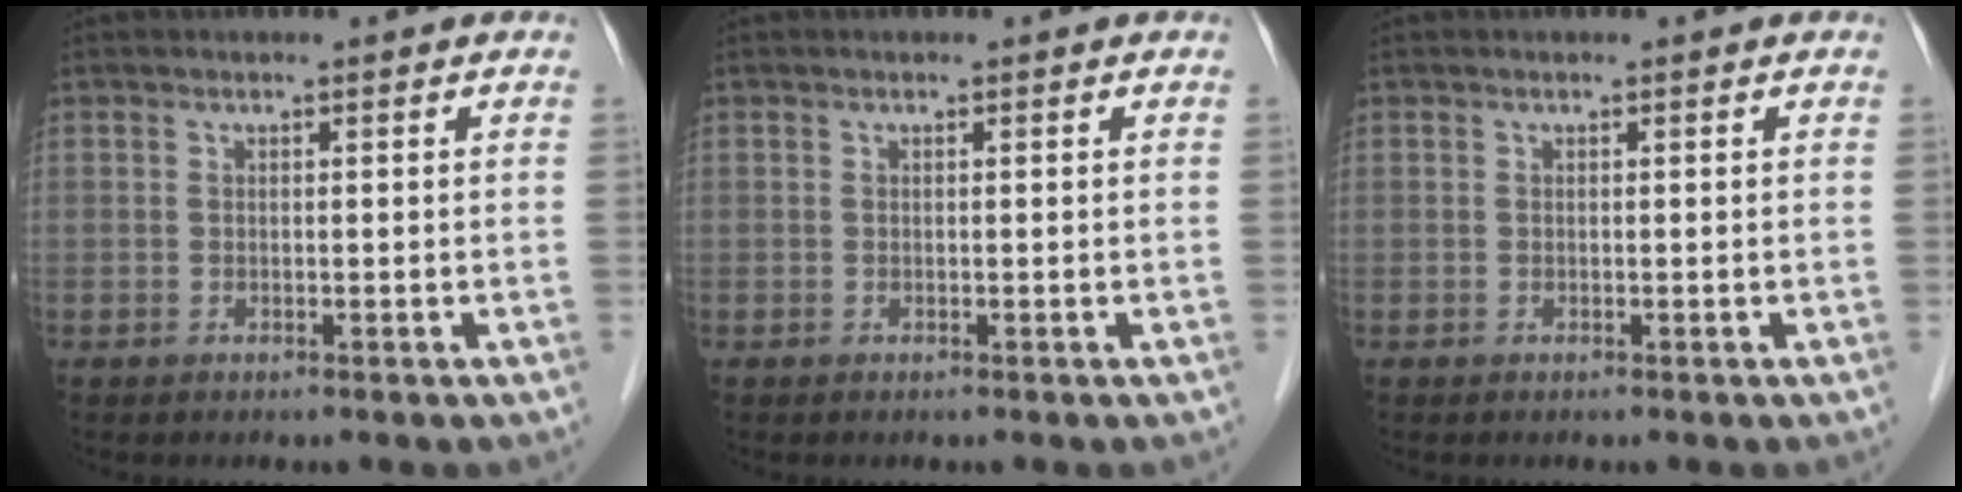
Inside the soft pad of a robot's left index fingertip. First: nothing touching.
{"total": 0.0}
{"total": 0.0}